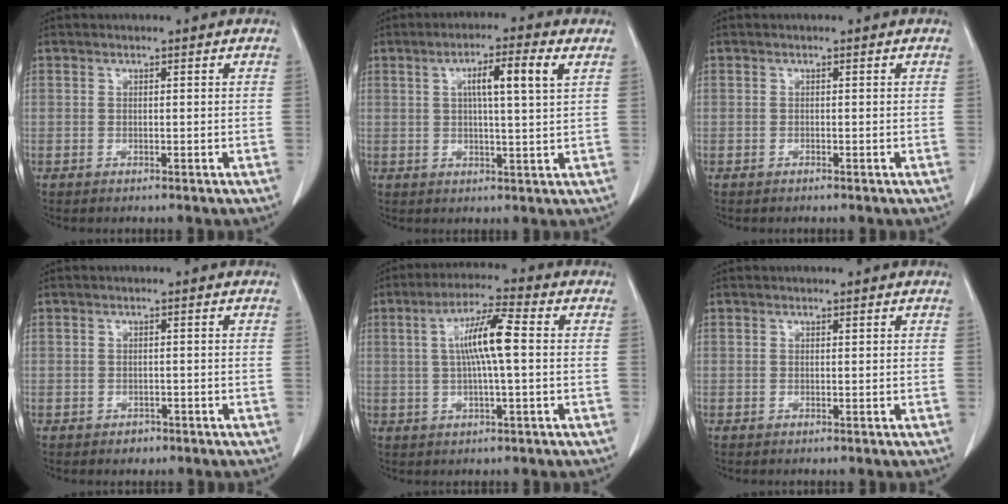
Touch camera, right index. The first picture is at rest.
{"total": 7.1, "force": [2.5, 0.1, 6.6], "torque": [-0.113, 0.006, 0.039]}
{"total": 0.0}
{"total": 1.4, "force": [-0.9, 1.0, 0.3], "torque": [-0.005, 0.002, -0.012]}
{"total": 8.1, "force": [0.8, 0.6, 8.1], "torque": [-0.153, 0.011, 0.010]}
{"total": 0.0}